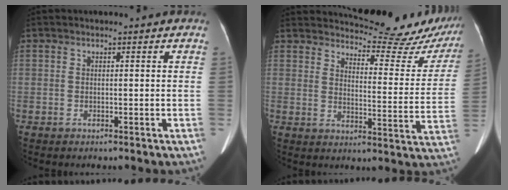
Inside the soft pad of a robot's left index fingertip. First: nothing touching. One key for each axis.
{"total": 17.2, "fx": 16.7, "fy": 2.7, "fz": 3.1, "tx": -0.022, "ty": -0.085, "tz": 0.182}